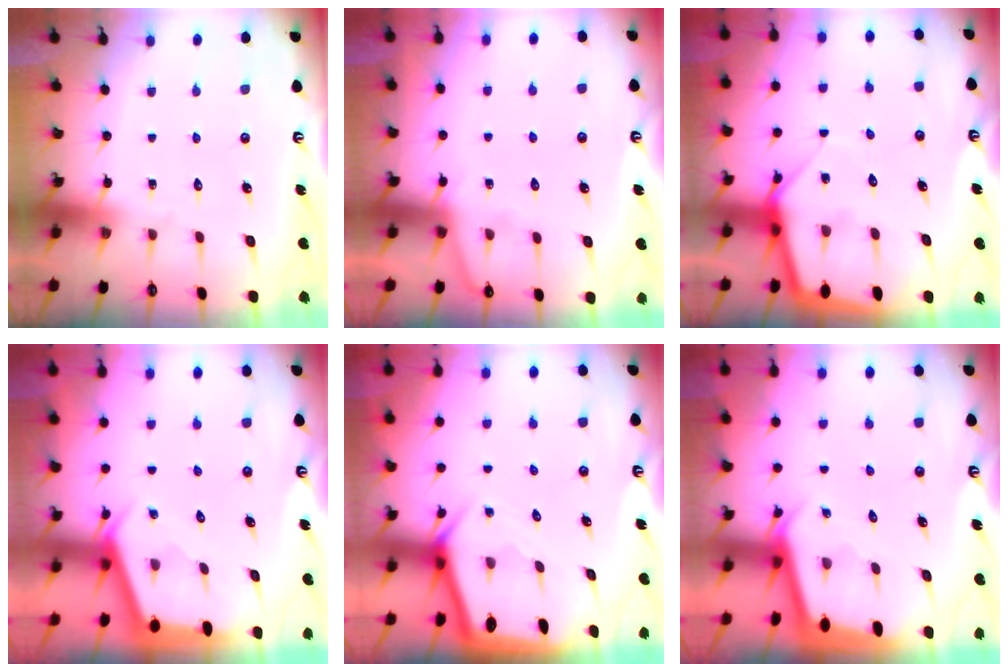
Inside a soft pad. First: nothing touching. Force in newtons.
{"total": 2.0, "press": 2.0, "slide": 0.4}
{"total": 7.1, "press": 7.1, "slide": 0.5}
{"total": 2.8, "press": 2.8, "slide": 0.1}
{"total": 3.3, "press": 3.3, "slide": 0.2}
{"total": 2.3, "press": 2.3, "slide": 0.1}